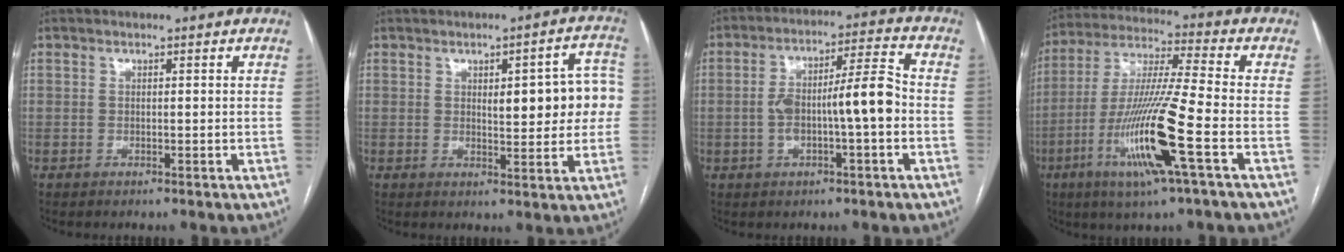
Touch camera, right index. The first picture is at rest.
{"total": 9.6, "force": [1.1, 3.1, 9.1], "torque": [-0.101, 0.022, 0.014]}
{"total": 10.2, "force": [-1.4, 1.7, 9.9], "torque": [-0.175, 0.028, -0.023]}
{"total": 16.3, "force": [-5.9, -0.4, 15.2], "torque": [-0.311, -0.020, -0.114]}